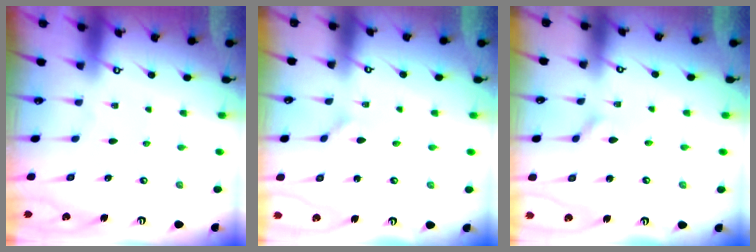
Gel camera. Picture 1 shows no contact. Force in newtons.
{"total": 2.4, "press": 2.4, "slide": 0.1}
{"total": 3.8, "press": 3.7, "slide": 0.4}